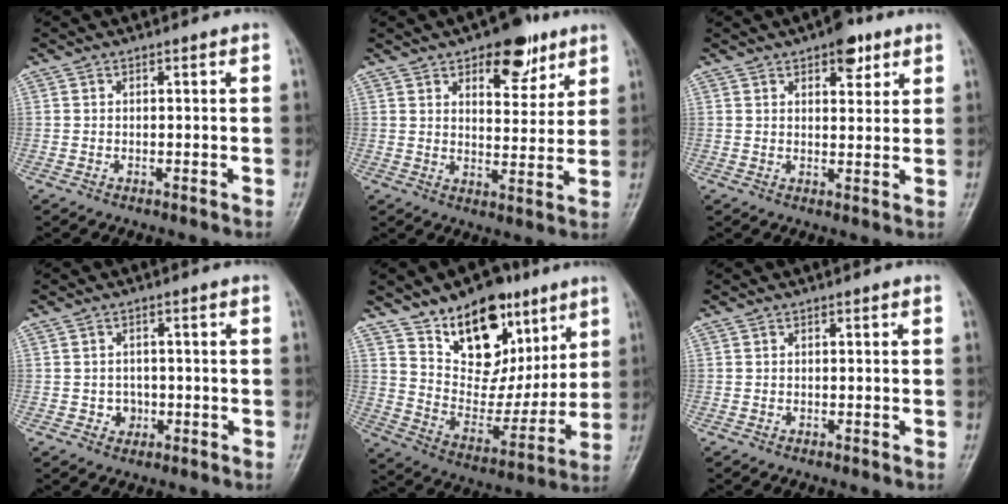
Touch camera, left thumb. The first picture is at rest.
{"total": 10.9, "force": [6.5, 5.3, 7.0], "torque": [-0.063, -0.033, 0.093]}
{"total": 6.1, "force": [3.6, 2.9, 3.9], "torque": [-0.029, -0.014, 0.045]}
{"total": 2.8, "force": [-0.7, 2.6, 1.0], "torque": [0.003, 0.007, -0.008]}
{"total": 19.8, "force": [11.7, 12.0, 10.6], "torque": [-0.104, -0.057, 0.205]}
{"total": 0.0}